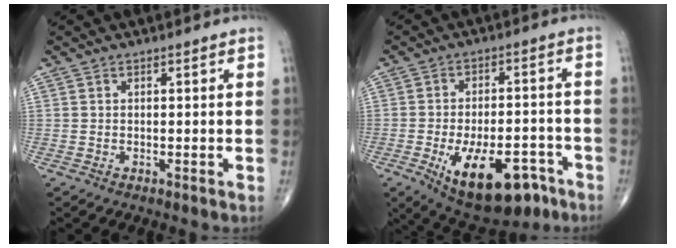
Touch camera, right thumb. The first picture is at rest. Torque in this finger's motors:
{"motor_torque": [0.09, 0.66, 0.27, -0.25, 0.08]}